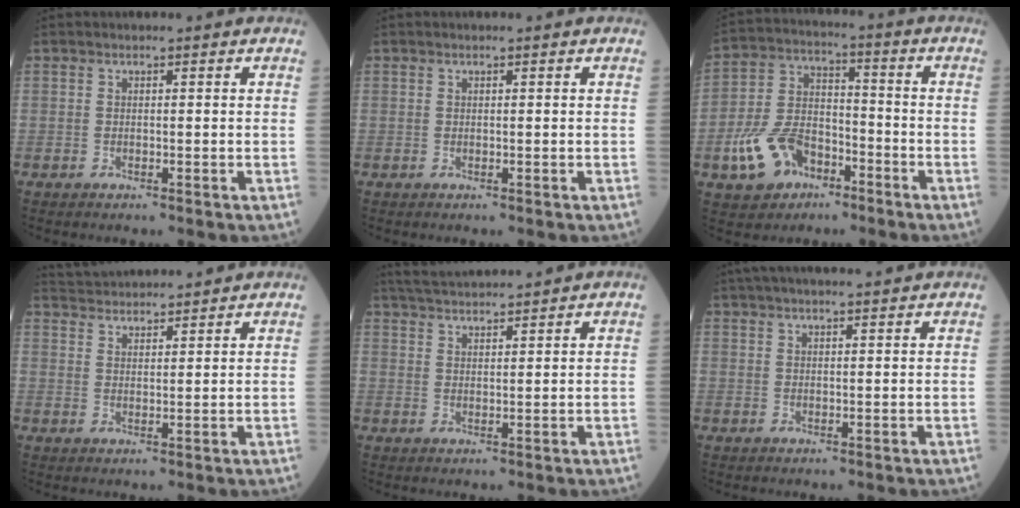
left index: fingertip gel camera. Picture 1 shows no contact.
{"total": 0.0}
{"total": 11.1, "force": [-5.7, 7.0, 6.4], "torque": [-0.151, 0.011, -0.103]}
{"total": 8.0, "force": [7.9, 0.3, 1.5], "torque": [-0.035, 0.036, 0.126]}
{"total": 6.9, "force": [6.6, -0.6, 1.9], "torque": [-0.040, 0.028, 0.114]}
{"total": 9.3, "force": [8.1, 0.4, 4.5], "torque": [-0.069, 0.034, 0.110]}